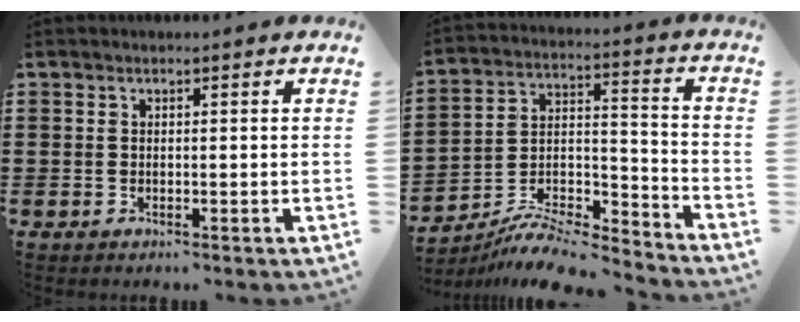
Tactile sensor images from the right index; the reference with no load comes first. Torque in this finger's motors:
{"motor_torque": [0.02, -0.02, 0.25, 0.08]}